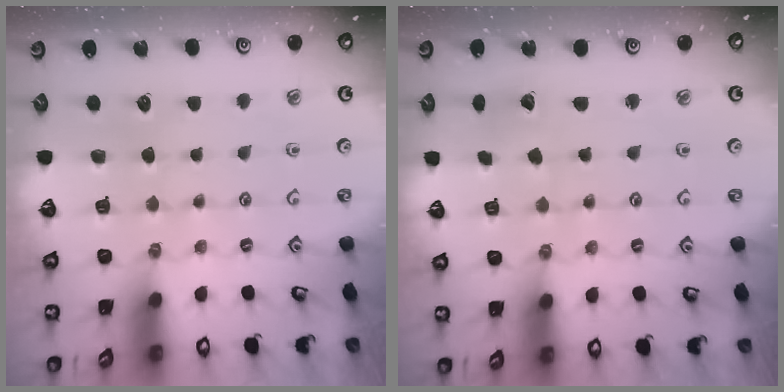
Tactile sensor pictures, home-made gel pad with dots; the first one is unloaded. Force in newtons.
{"total": 2.9, "press": 2.9, "slide": 0.2}